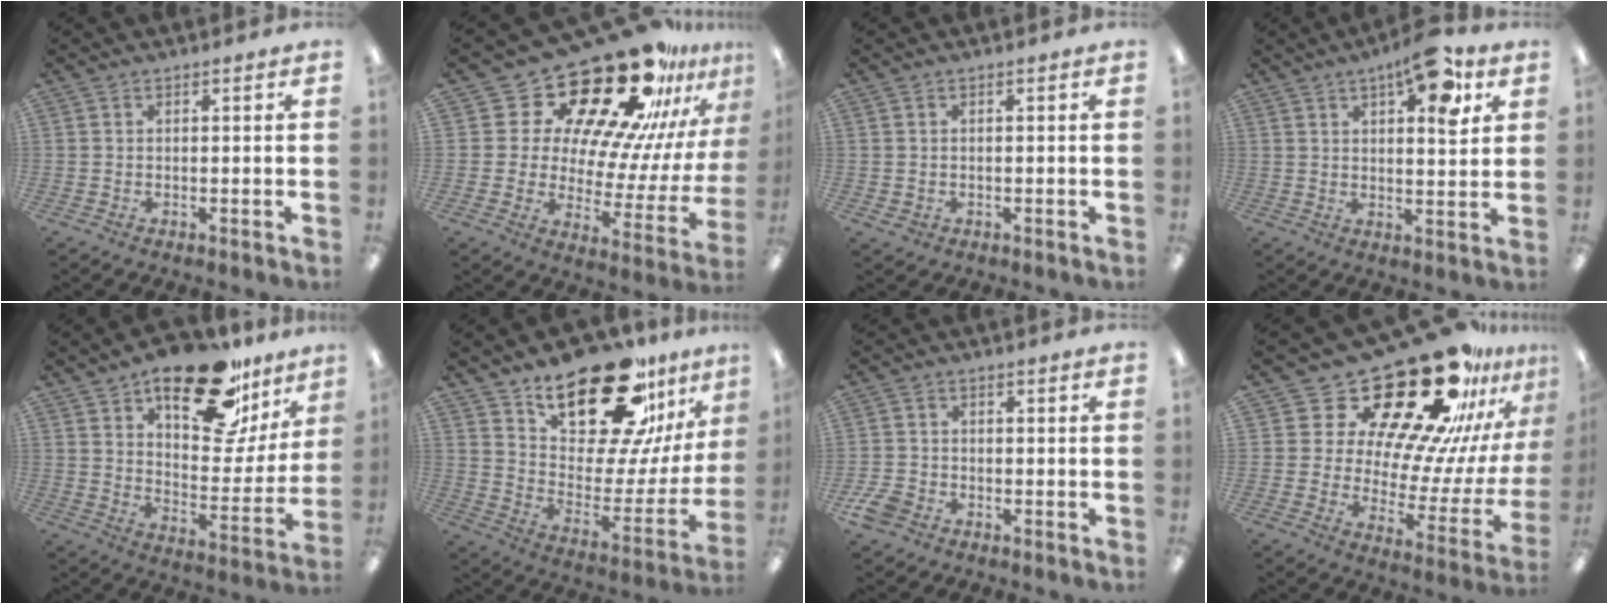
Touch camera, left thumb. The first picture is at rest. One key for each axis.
{"total": 26.5, "fx": 20.7, "fy": 10.8, "fz": 12.5, "tx": -0.186, "ty": -0.163, "tz": 0.356}
{"total": 1.1, "fx": -0.2, "fy": 1.1, "fz": 0.0, "tx": -0.001, "ty": 0.002, "tz": -0.007}
{"total": 11.9, "fx": 6.7, "fy": 4.3, "fz": 8.9, "tx": -0.109, "ty": -0.037, "tz": 0.104}
{"total": 24.0, "fx": 15.9, "fy": 11.0, "fz": 14.3, "tx": -0.195, "ty": -0.094, "tz": 0.262}
{"total": 25.1, "fx": 19.2, "fy": 9.5, "fz": 13.0, "tx": -0.190, "ty": -0.140, "tz": 0.324}
{"total": 4.7, "fx": -3.2, "fy": 3.1, "fz": 1.7, "tx": -0.039, "ty": 0.011, "tz": -0.060}
{"total": 28.6, "fx": 22.2, "fy": 11.1, "fz": 14.3, "tx": -0.209, "ty": -0.178, "tz": 0.385}